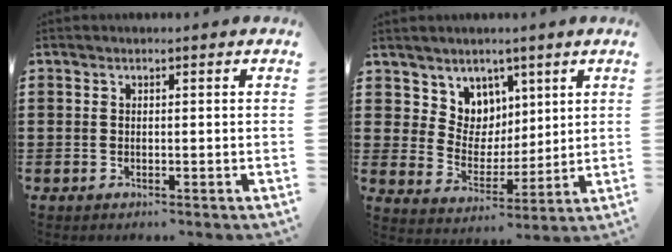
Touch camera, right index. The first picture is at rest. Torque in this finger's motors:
{"motor_torque": [0.31, 0.36, 0.12, 0.02]}